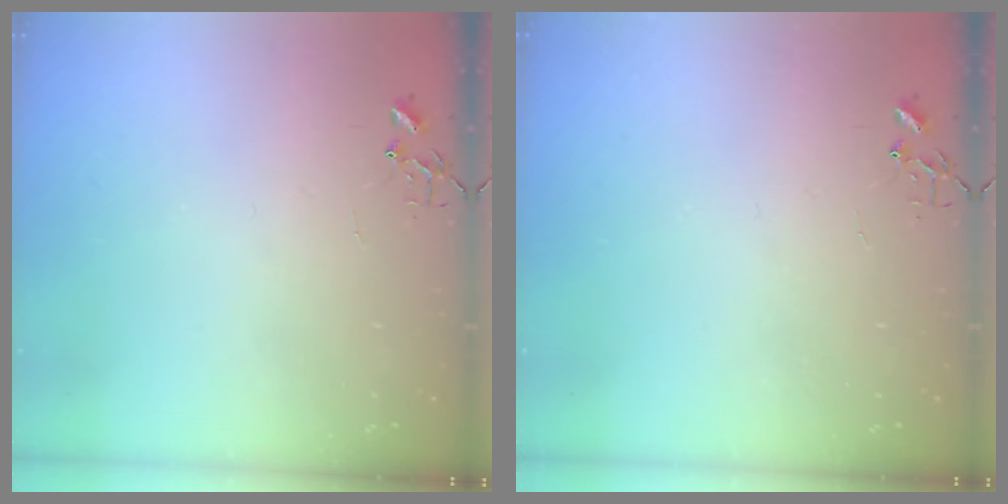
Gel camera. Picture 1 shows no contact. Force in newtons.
{"total": 0.0}